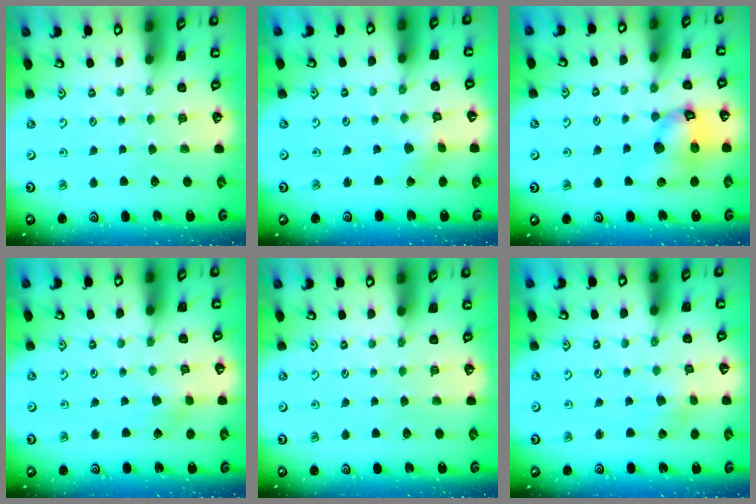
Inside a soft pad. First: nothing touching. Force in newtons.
{"total": 1.1, "press": 1.0, "slide": 0.1}
{"total": 13.6, "press": 13.5, "slide": 1.8}
{"total": 2.6, "press": 2.6, "slide": 0.5}
{"total": 0.0}
{"total": 1.8, "press": 1.8, "slide": 0.3}